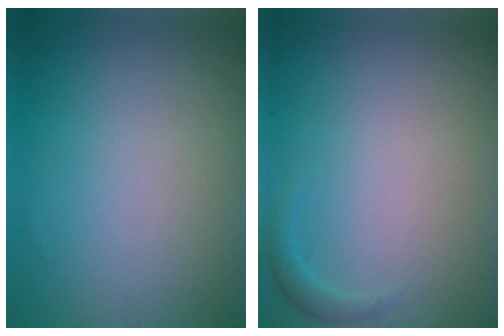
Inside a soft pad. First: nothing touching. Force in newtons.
{"total": 1.0, "press": 1.0, "slide": 0.1}